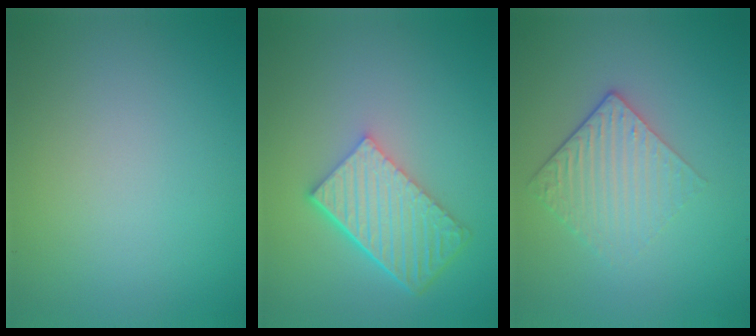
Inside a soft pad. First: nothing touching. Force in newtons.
{"total": 6.5, "press": 4.6, "slide": 4.6}
{"total": 3.4, "press": 2.6, "slide": 2.3}